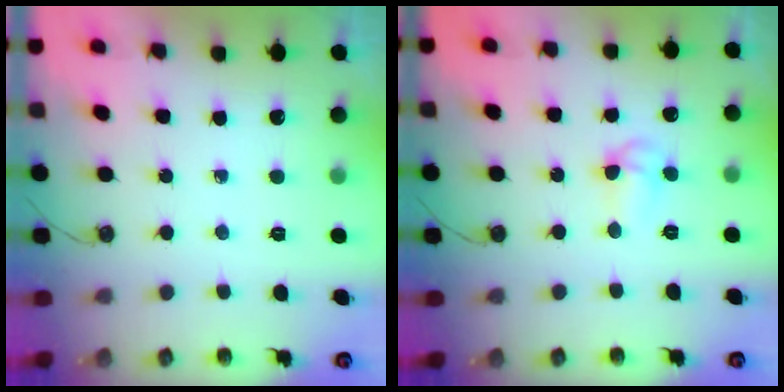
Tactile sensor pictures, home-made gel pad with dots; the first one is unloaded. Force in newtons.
{"total": 5.4, "press": 5.4, "slide": 0.6}